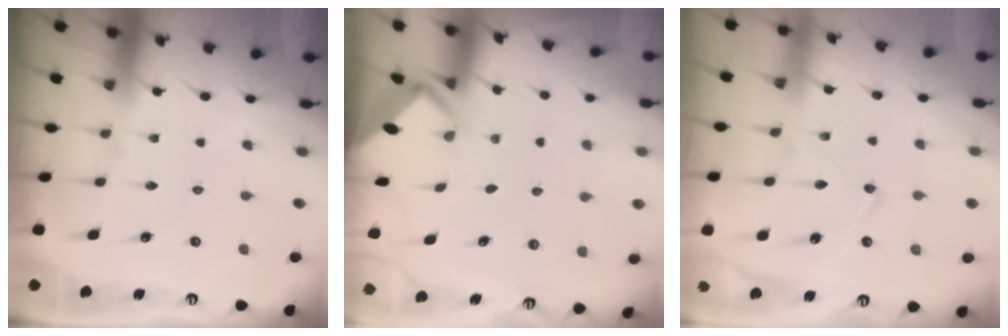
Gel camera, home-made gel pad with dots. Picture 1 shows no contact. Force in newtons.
{"total": 2.1, "press": 2.1, "slide": 0.0}
{"total": 9.1, "press": 9.0, "slide": 0.9}